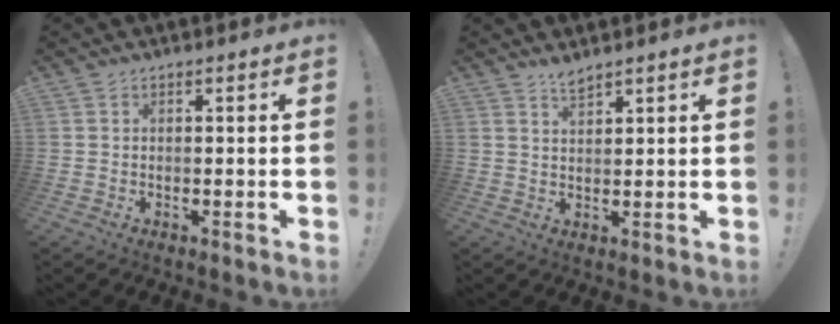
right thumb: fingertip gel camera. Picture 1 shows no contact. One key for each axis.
{"total": 3.2, "fx": 2.9, "fy": 0.5, "fz": 1.3, "tx": -0.018, "ty": -0.020, "tz": 0.050}